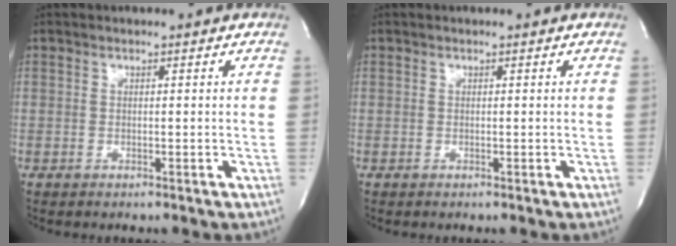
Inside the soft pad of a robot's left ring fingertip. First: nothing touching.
{"total": 0.0}